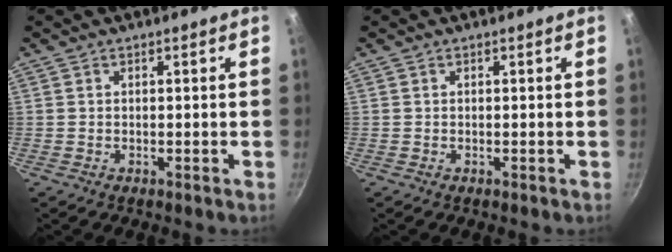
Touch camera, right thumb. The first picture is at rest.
{"total": 0.0}